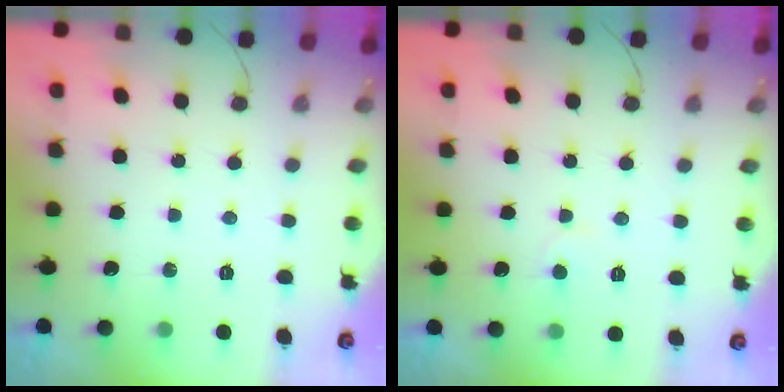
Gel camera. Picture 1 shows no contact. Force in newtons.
{"total": 2.8, "press": 2.8, "slide": 0.1}